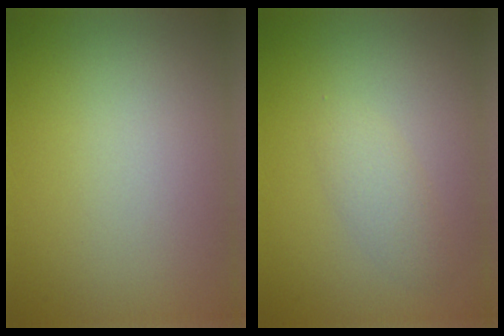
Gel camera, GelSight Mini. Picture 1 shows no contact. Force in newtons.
{"total": 1.7, "press": 1.7, "slide": 0.0}